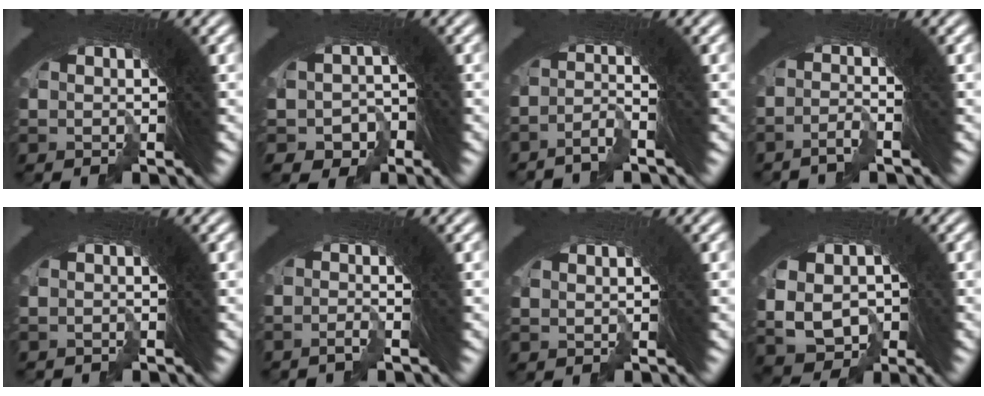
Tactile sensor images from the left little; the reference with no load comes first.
{"total": 5.4, "force": [-3.6, 4.0, -0.6], "torque": [-0.019, -0.033, -0.052]}
{"total": 2.6, "force": [-2.6, 0.2, -0.2], "torque": [0.009, 0.001, -0.051]}
{"total": 2.0, "force": [-2.0, 0.2, 0.4], "torque": [0.001, 0.005, -0.044]}
{"total": 1.1, "force": [-0.5, -0.2, -1.0], "torque": [0.014, -0.001, -0.008]}
{"total": 1.4, "force": [-1.3, 0.3, 0.4], "torque": [-0.001, 0.010, -0.034]}
{"total": 1.8, "force": [-0.9, -0.3, -1.5], "torque": [0.010, -0.011, -0.007]}
{"total": 8.6, "force": [-3.6, 7.5, 2.2], "torque": [-0.077, -0.048, -0.047]}